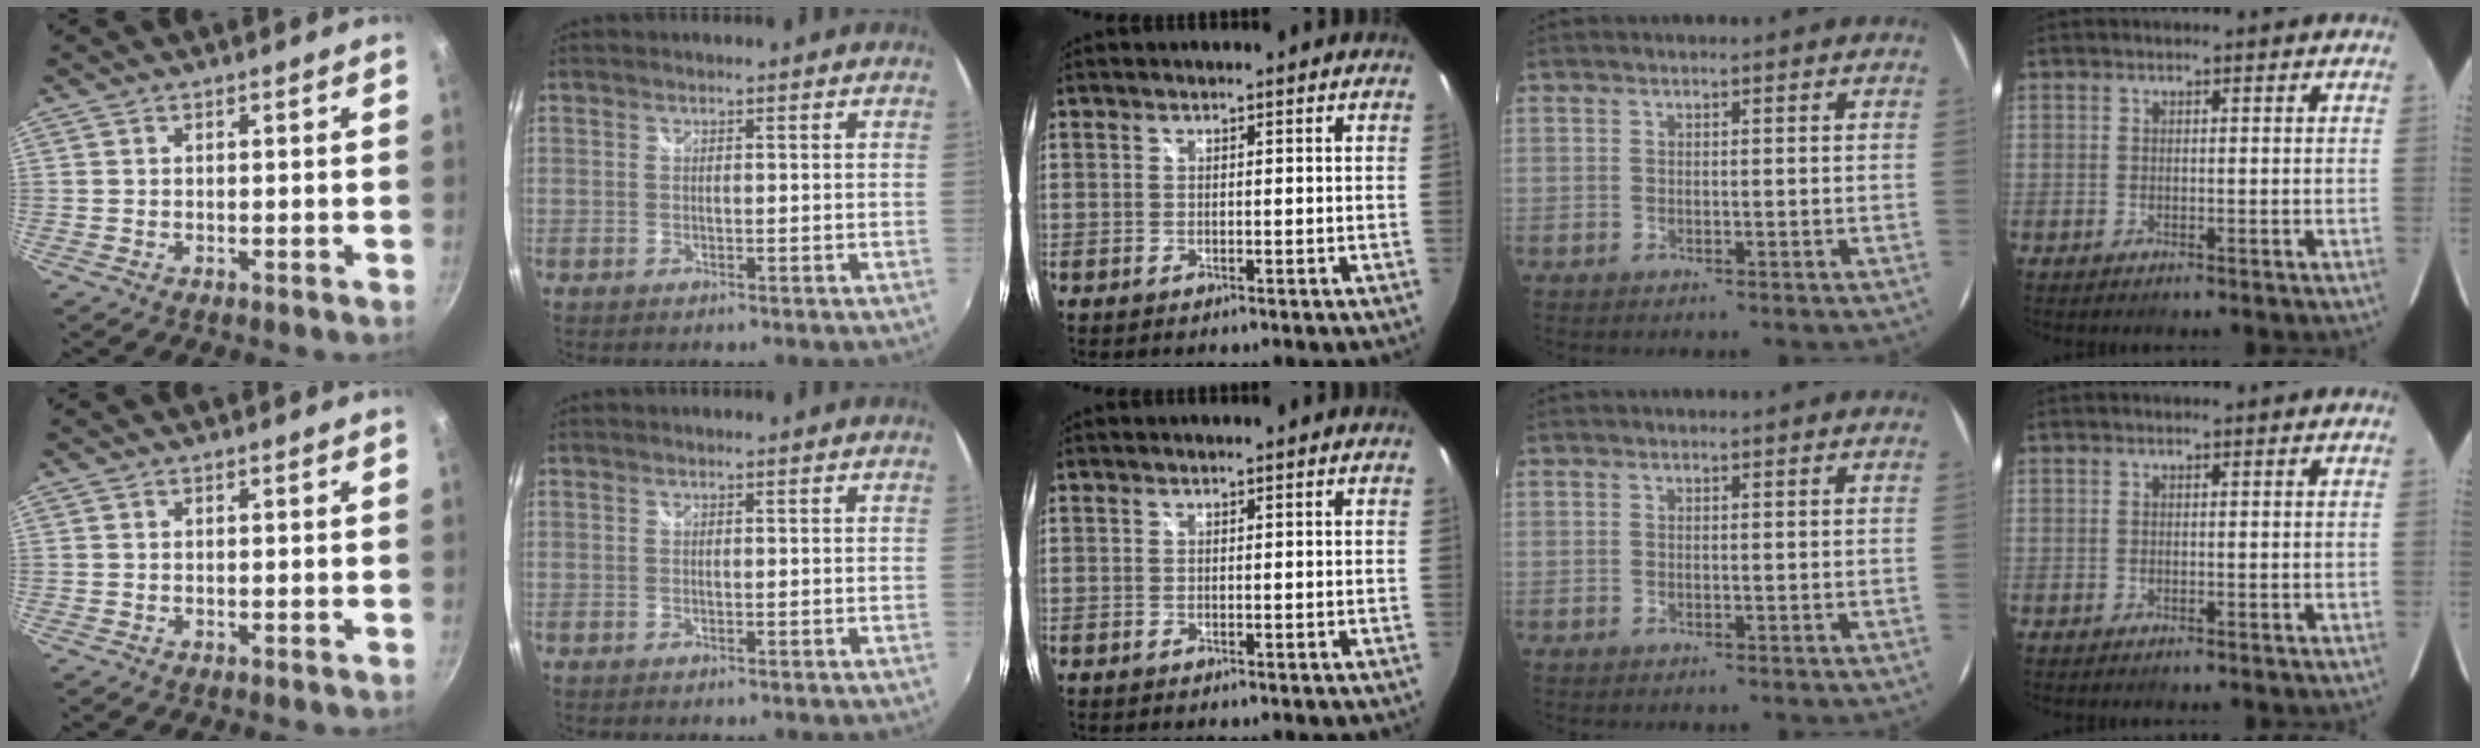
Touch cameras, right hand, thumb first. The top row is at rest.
{}